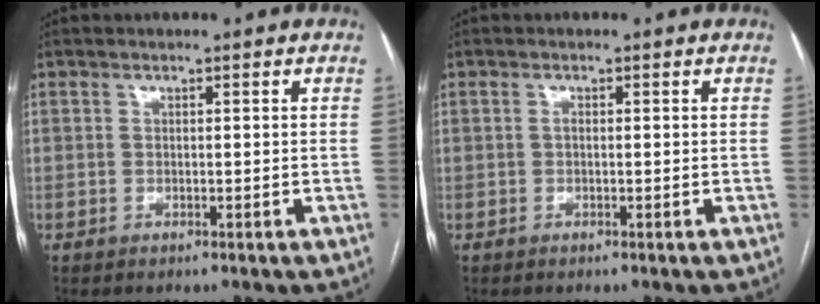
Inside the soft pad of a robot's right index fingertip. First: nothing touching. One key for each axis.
{"total": 0.6, "fx": 0.0, "fy": 0.3, "fz": 0.5, "tx": -0.012, "ty": 0.001, "tz": -0.002}